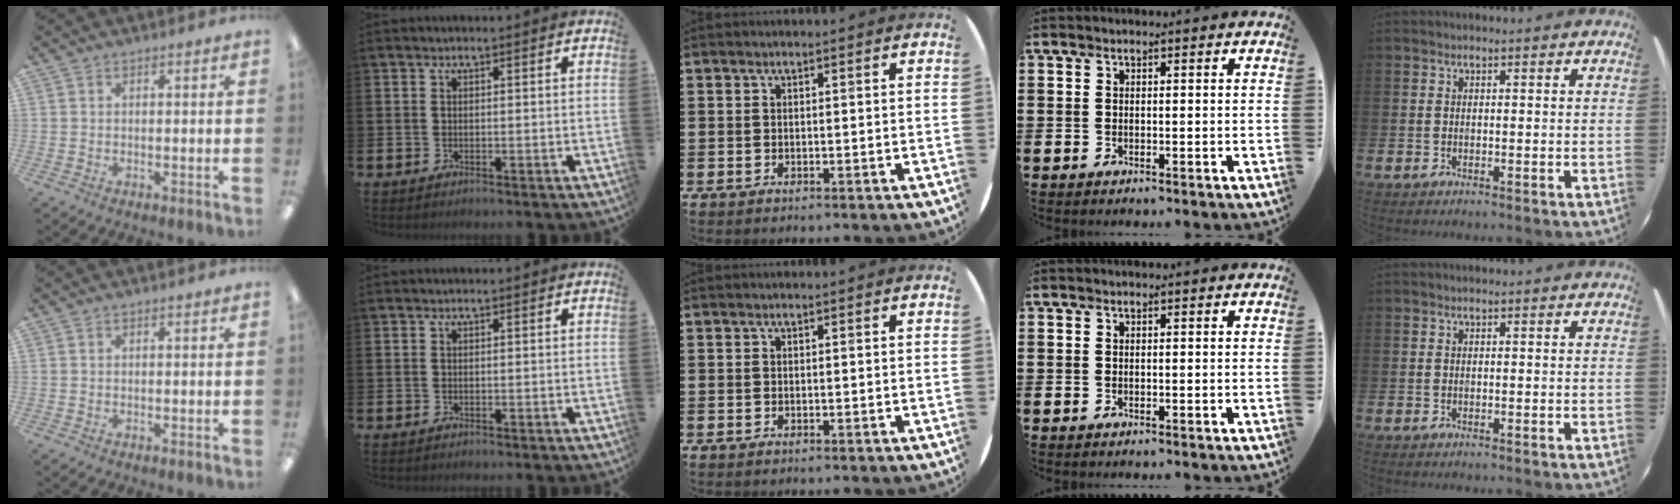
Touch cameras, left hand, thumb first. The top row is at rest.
{}